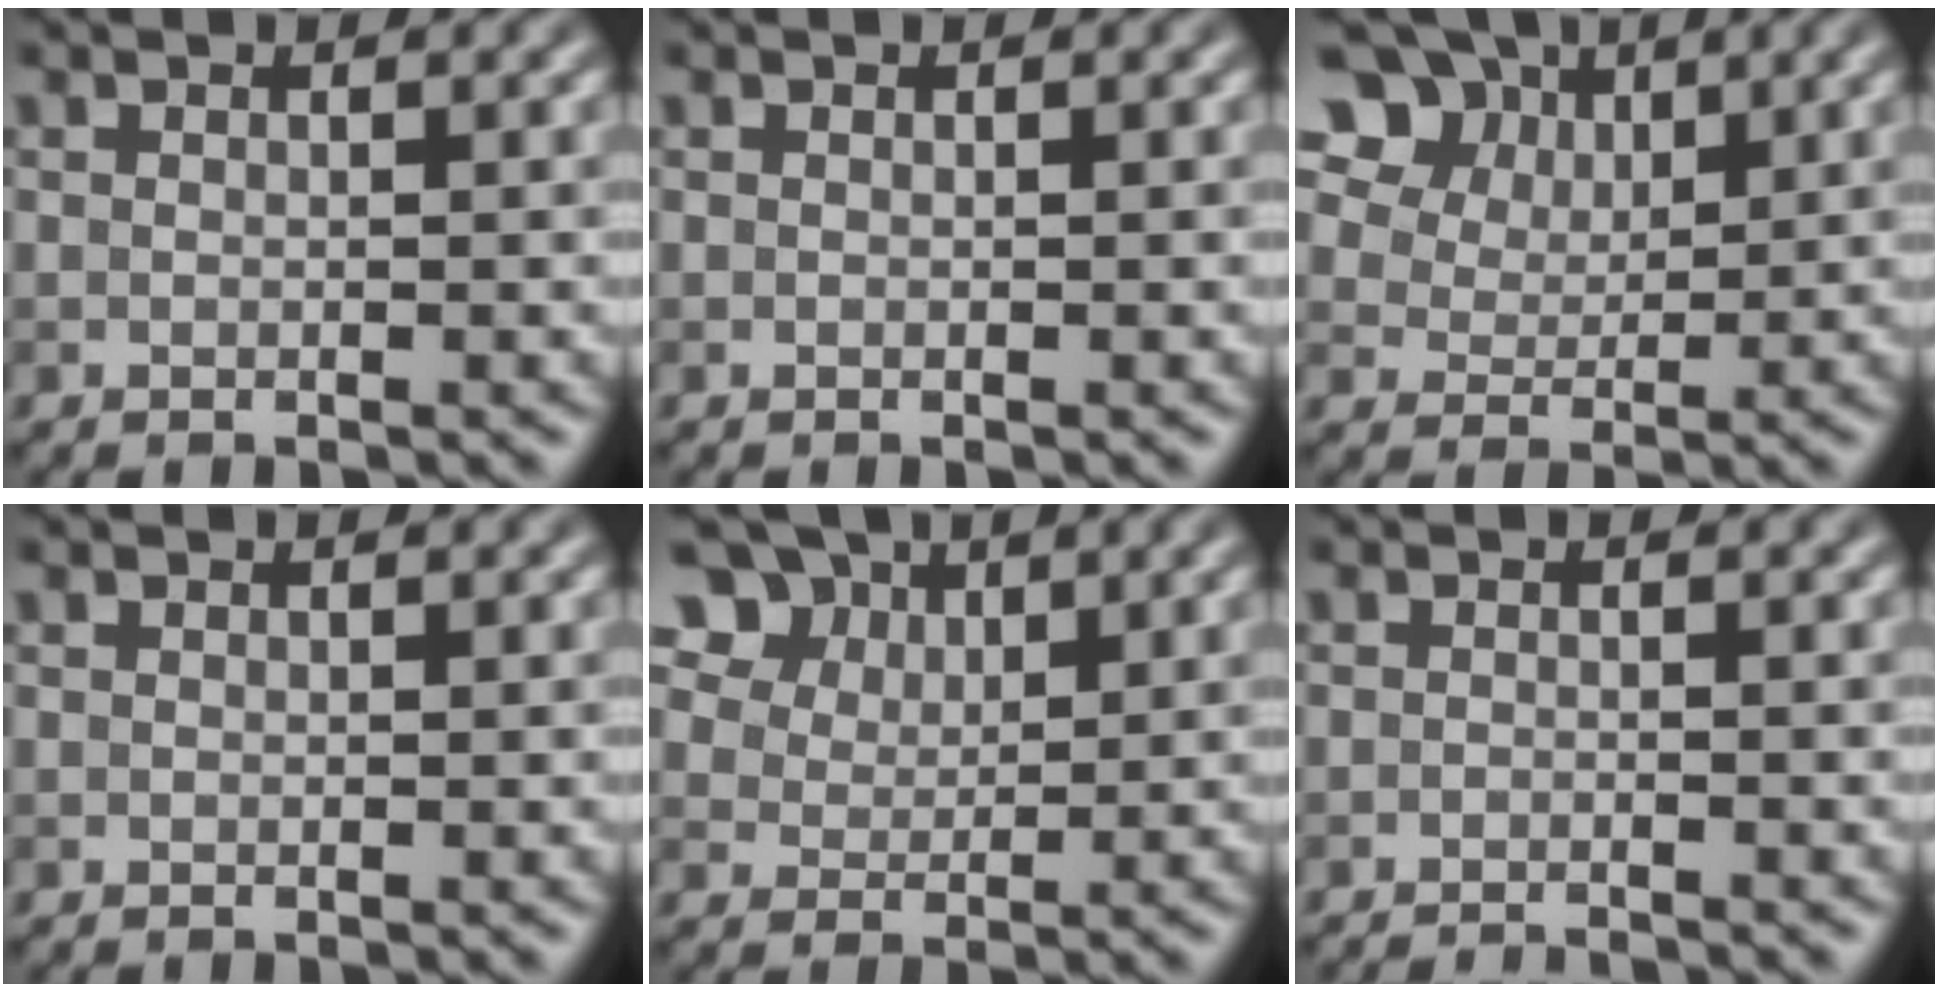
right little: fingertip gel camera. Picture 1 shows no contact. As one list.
[{"total": 0.0}, {"total": 12.2, "force": [7.1, 8.2, 5.6], "torque": [-0.134, 0.029, 0.127]}, {"total": 0.0}, {"total": 9.5, "force": [5.9, 6.2, 4.1], "torque": [-0.098, 0.016, 0.102]}, {"total": 3.1, "force": [-2.9, 0.5, 1.1], "torque": [-0.009, -0.003, -0.043]}]